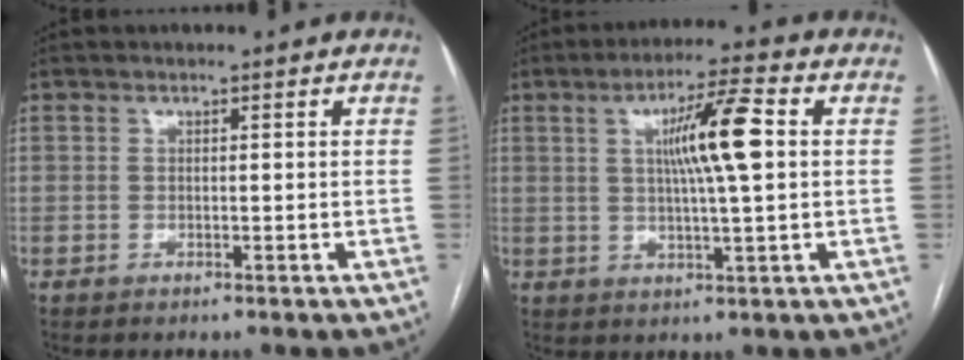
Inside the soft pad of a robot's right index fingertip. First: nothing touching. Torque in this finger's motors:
{"motor_torque": [1.02, 0.01, 0.39, 0.15]}